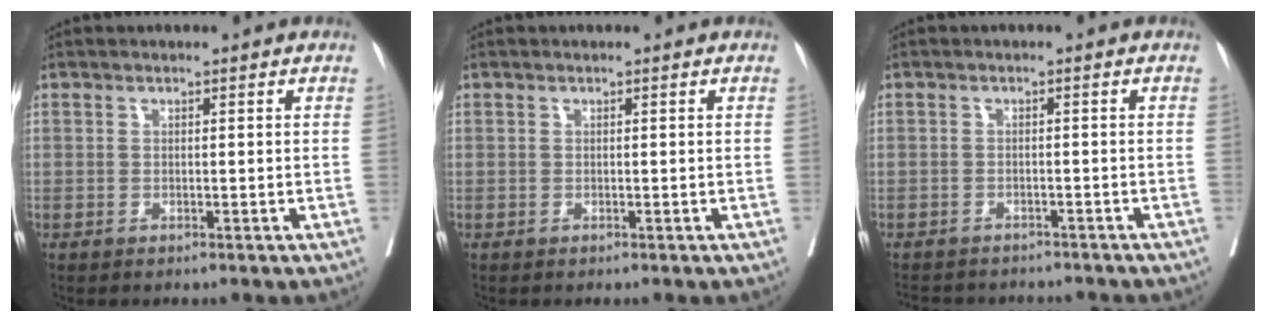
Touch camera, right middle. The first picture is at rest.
{"total": 0.0}
{"total": 10.0, "force": [-9.2, 2.9, 2.9], "torque": [-0.052, 0.001, -0.110]}